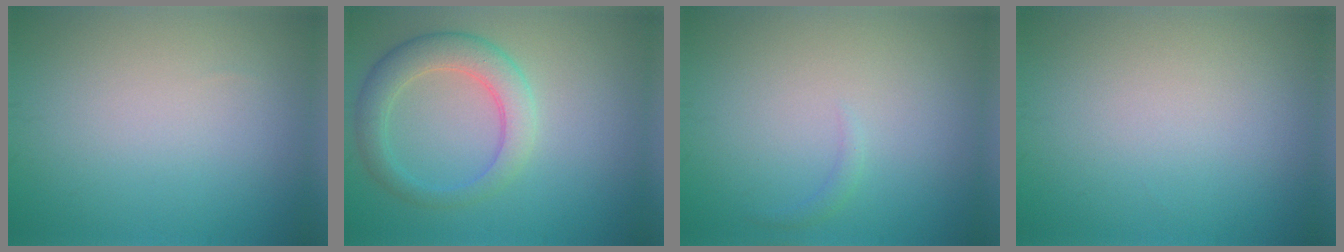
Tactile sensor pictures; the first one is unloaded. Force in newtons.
{"total": 4.4, "press": 4.4, "slide": 0.2}
{"total": 0.7, "press": 0.7, "slide": 0.1}
{"total": 0.0}